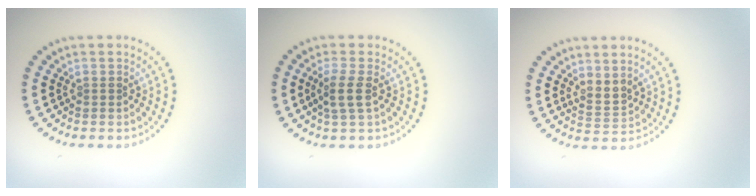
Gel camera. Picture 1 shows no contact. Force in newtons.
{"total": 2.3, "press": 2.0, "slide": 0.9}
{"total": 2.0, "press": 1.4, "slide": 1.4}